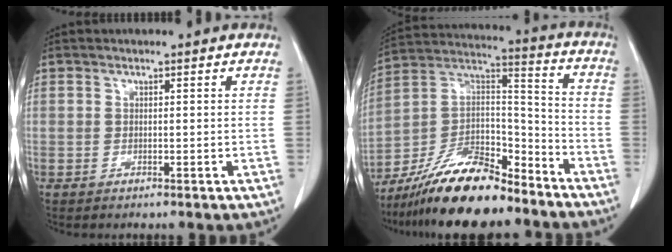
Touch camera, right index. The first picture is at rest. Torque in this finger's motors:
{"motor_torque": [0.59, -0.54, -0.21, -0.21]}